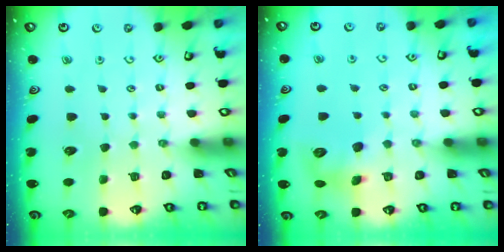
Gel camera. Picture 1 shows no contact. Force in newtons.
{"total": 10.0, "press": 10.0, "slide": 0.1}